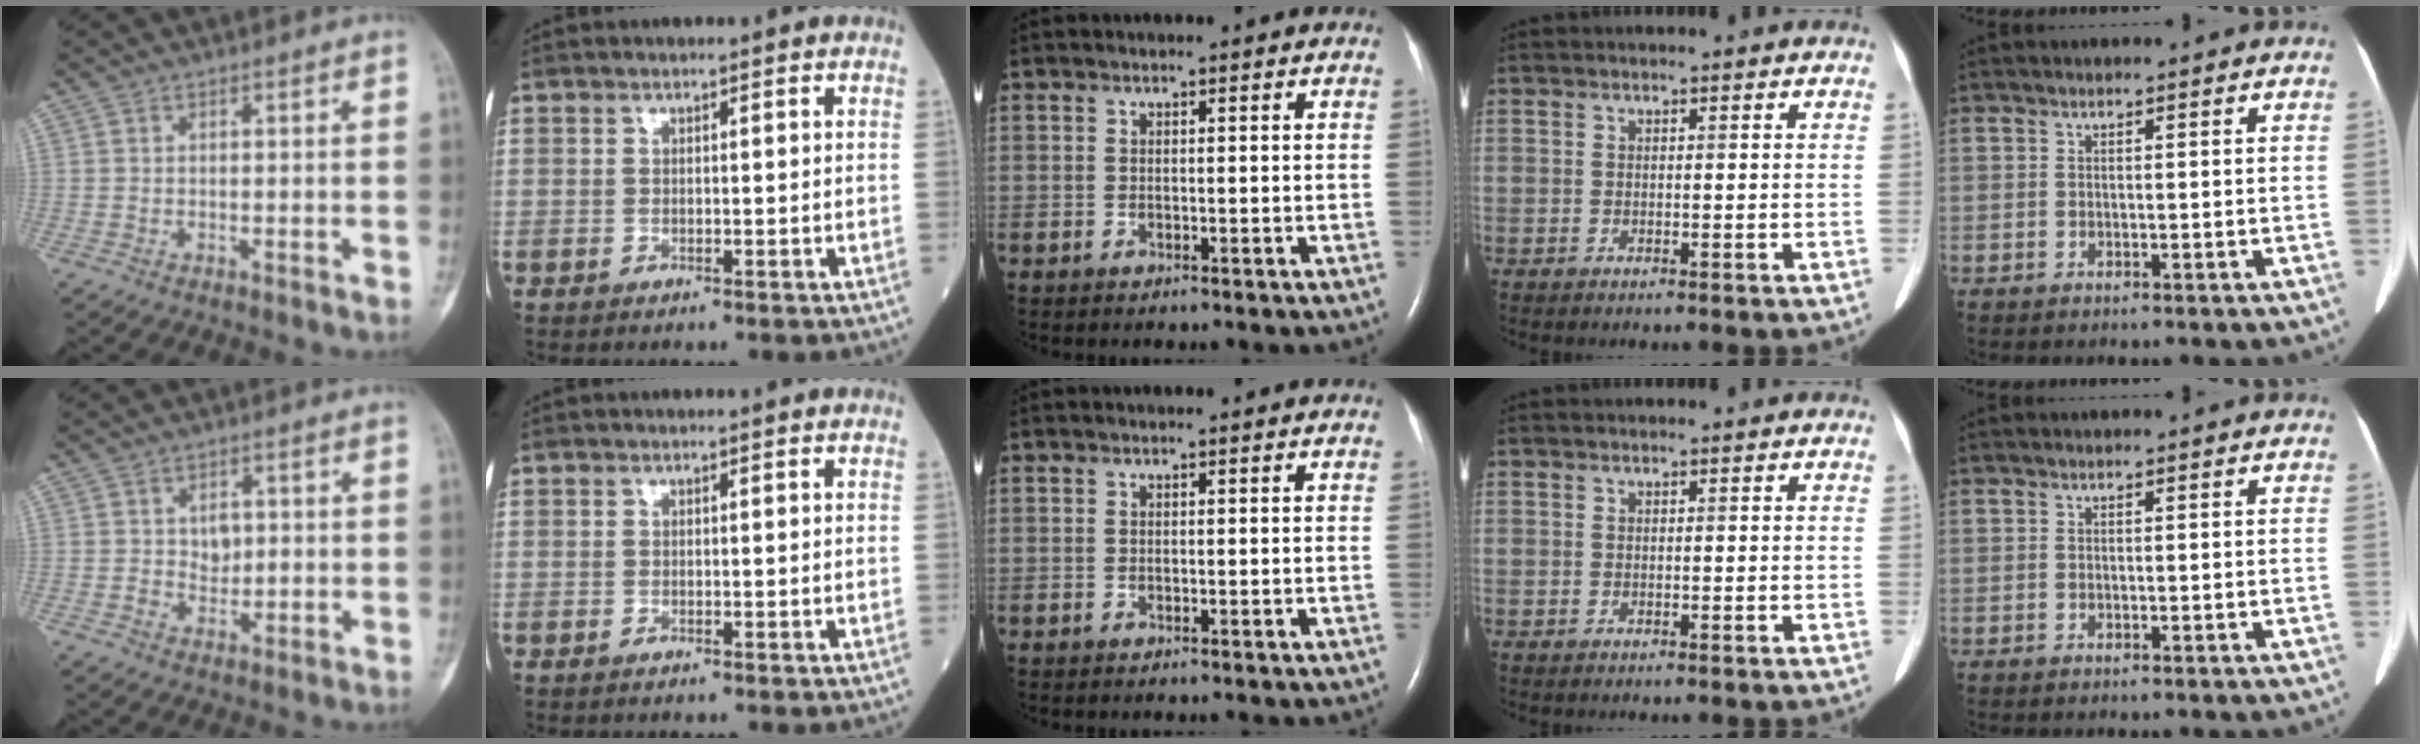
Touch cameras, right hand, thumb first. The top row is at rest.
{"thumb": {"total": 3.6, "force": [0.3, 2.8, 2.2], "torque": [-0.005, 0.002, 0.005]}}